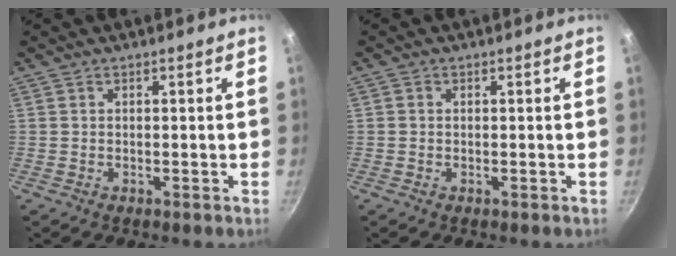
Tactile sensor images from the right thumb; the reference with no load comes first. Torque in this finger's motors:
{"motor_torque": [0.21, -0.20, -0.37, 0.18, -0.01]}